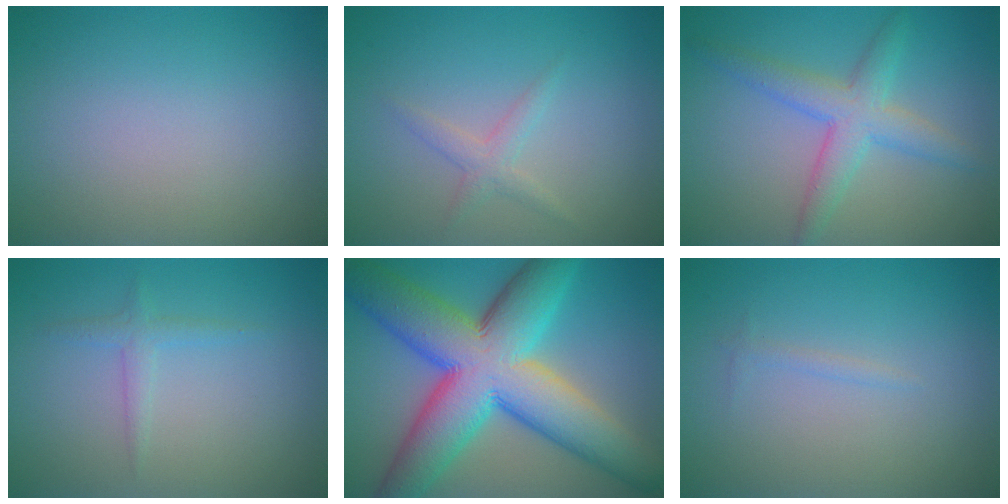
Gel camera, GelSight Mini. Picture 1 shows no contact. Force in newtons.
{"total": 1.6, "press": 1.6, "slide": 0.0}
{"total": 4.0, "press": 4.0, "slide": 0.1}
{"total": 1.3, "press": 1.3, "slide": 0.0}
{"total": 14.8, "press": 14.8, "slide": 0.4}
{"total": 0.6, "press": 0.6, "slide": 0.0}